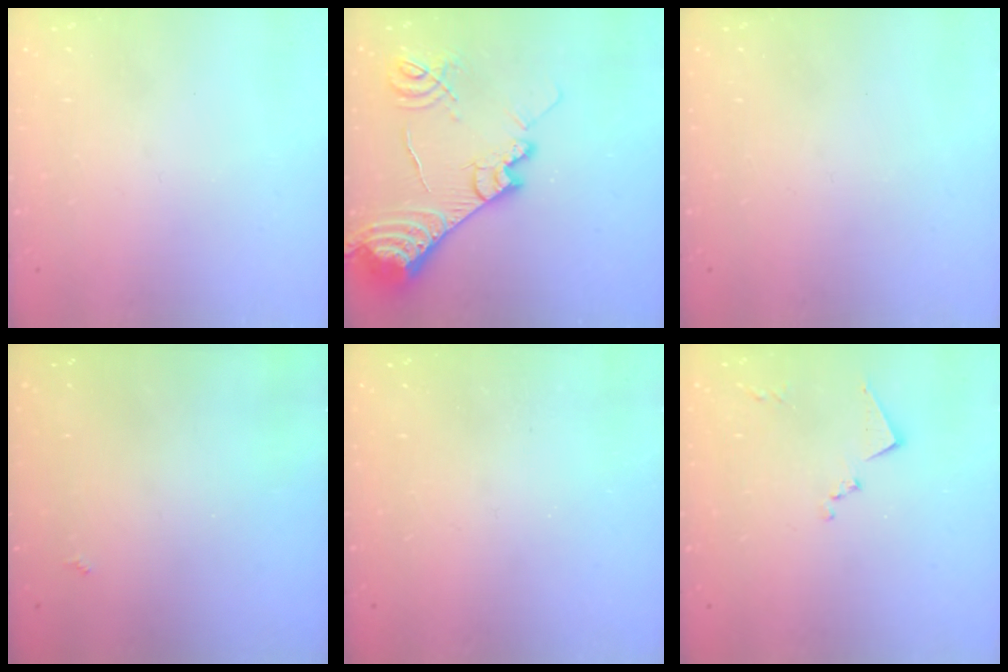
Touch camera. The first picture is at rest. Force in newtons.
{"total": 19.6, "press": 19.5, "slide": 1.9}
{"total": 0.0}
{"total": 2.1, "press": 2.1, "slide": 0.4}
{"total": 0.8, "press": 0.8, "slide": 0.3}
{"total": 8.6, "press": 8.6, "slide": 0.4}